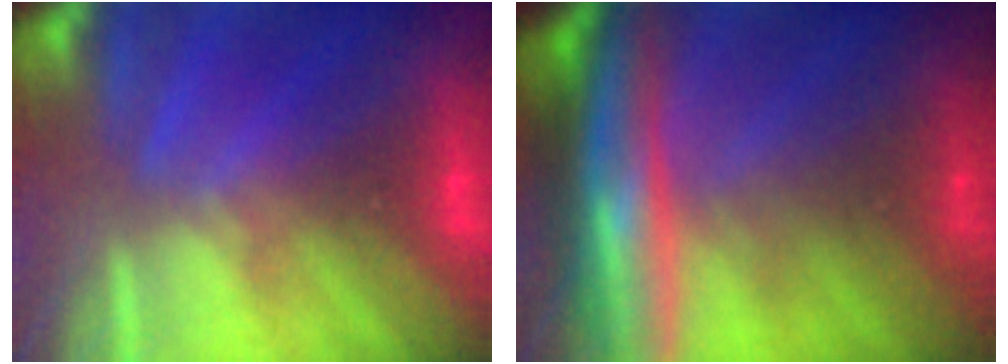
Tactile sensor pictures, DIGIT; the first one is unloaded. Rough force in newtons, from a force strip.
{"total": 6.4}